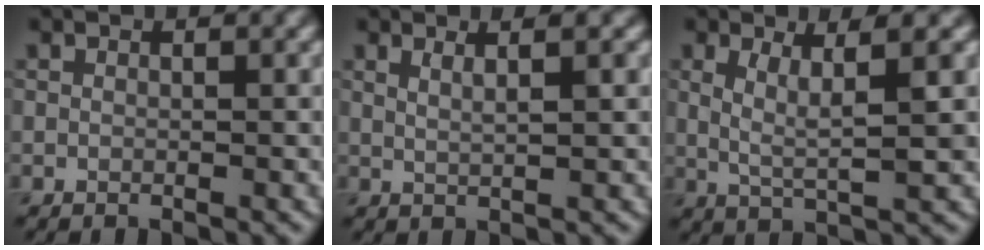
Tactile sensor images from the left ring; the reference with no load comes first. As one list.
[{"total": 2.3, "force": [1.2, 0.7, 1.8], "torque": [-0.021, 0.003, 0.008]}, {"total": 3.7, "force": [1.2, 0.7, 3.4], "torque": [-0.062, -0.004, 0.024]}]